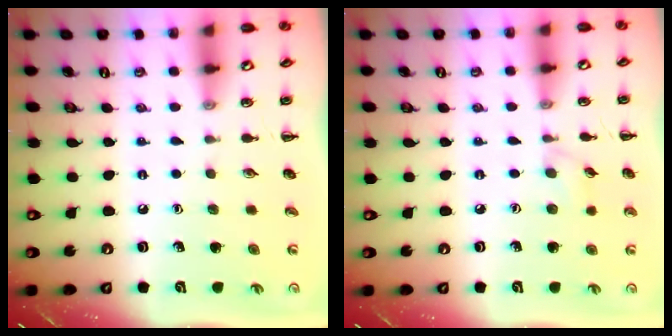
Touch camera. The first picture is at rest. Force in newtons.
{"total": 4.3, "press": 3.9, "slide": 1.7}